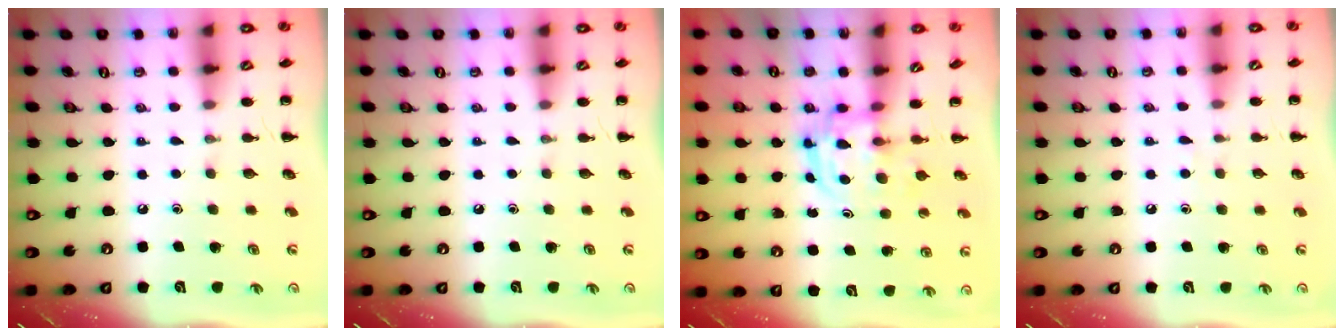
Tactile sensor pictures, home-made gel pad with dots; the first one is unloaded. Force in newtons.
{"total": 0.0}
{"total": 3.0, "press": 3.0, "slide": 0.4}
{"total": 2.9, "press": 2.8, "slide": 1.0}